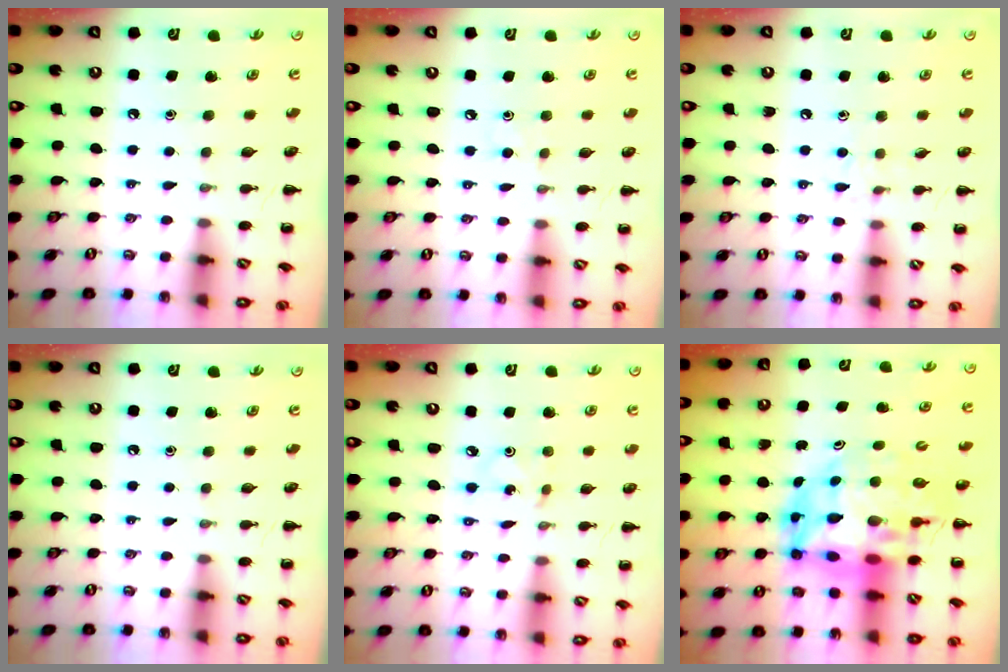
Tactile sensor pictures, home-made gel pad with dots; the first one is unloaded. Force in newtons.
{"total": 2.5, "press": 2.3, "slide": 0.9}
{"total": 4.9, "press": 4.7, "slide": 1.5}
{"total": 0.0}
{"total": 0.8, "press": 0.8, "slide": 0.2}
{"total": 16.6, "press": 15.8, "slide": 5.1}